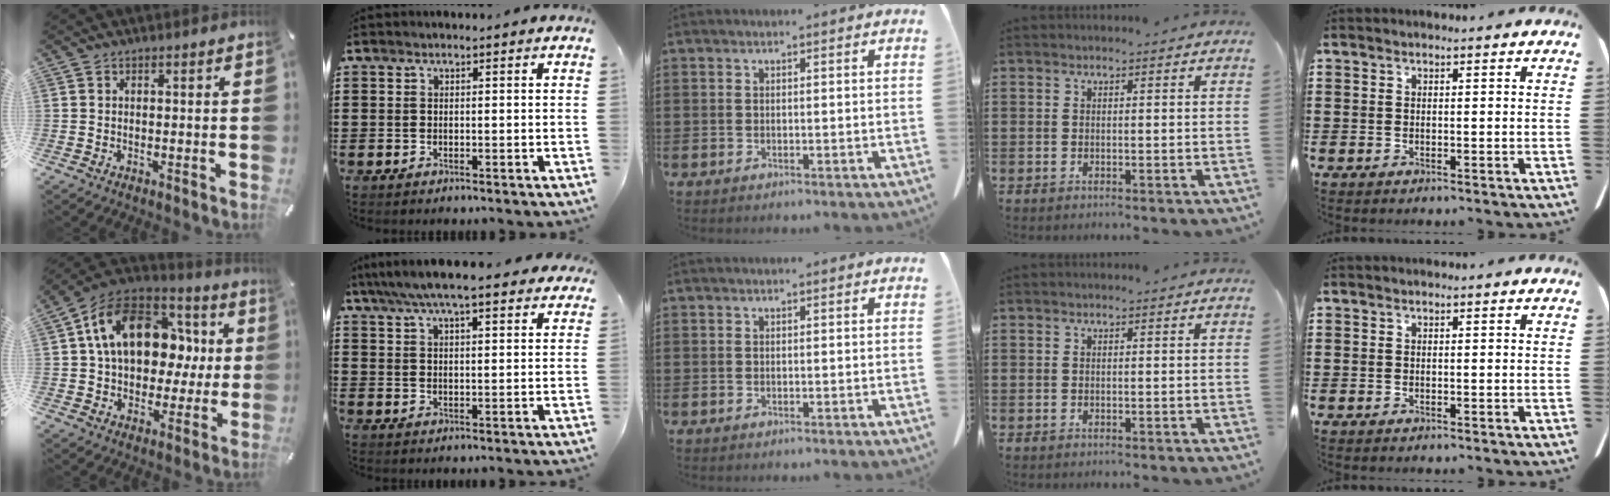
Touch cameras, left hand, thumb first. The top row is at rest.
{"thumb": {"total": 18.8, "force": [3.9, 14.1, 11.9], "torque": [-0.213, 0.000, 0.070]}, "index": {"total": 6.8, "force": [5.9, 0.8, 3.3], "torque": [-0.082, -0.015, 0.105]}}